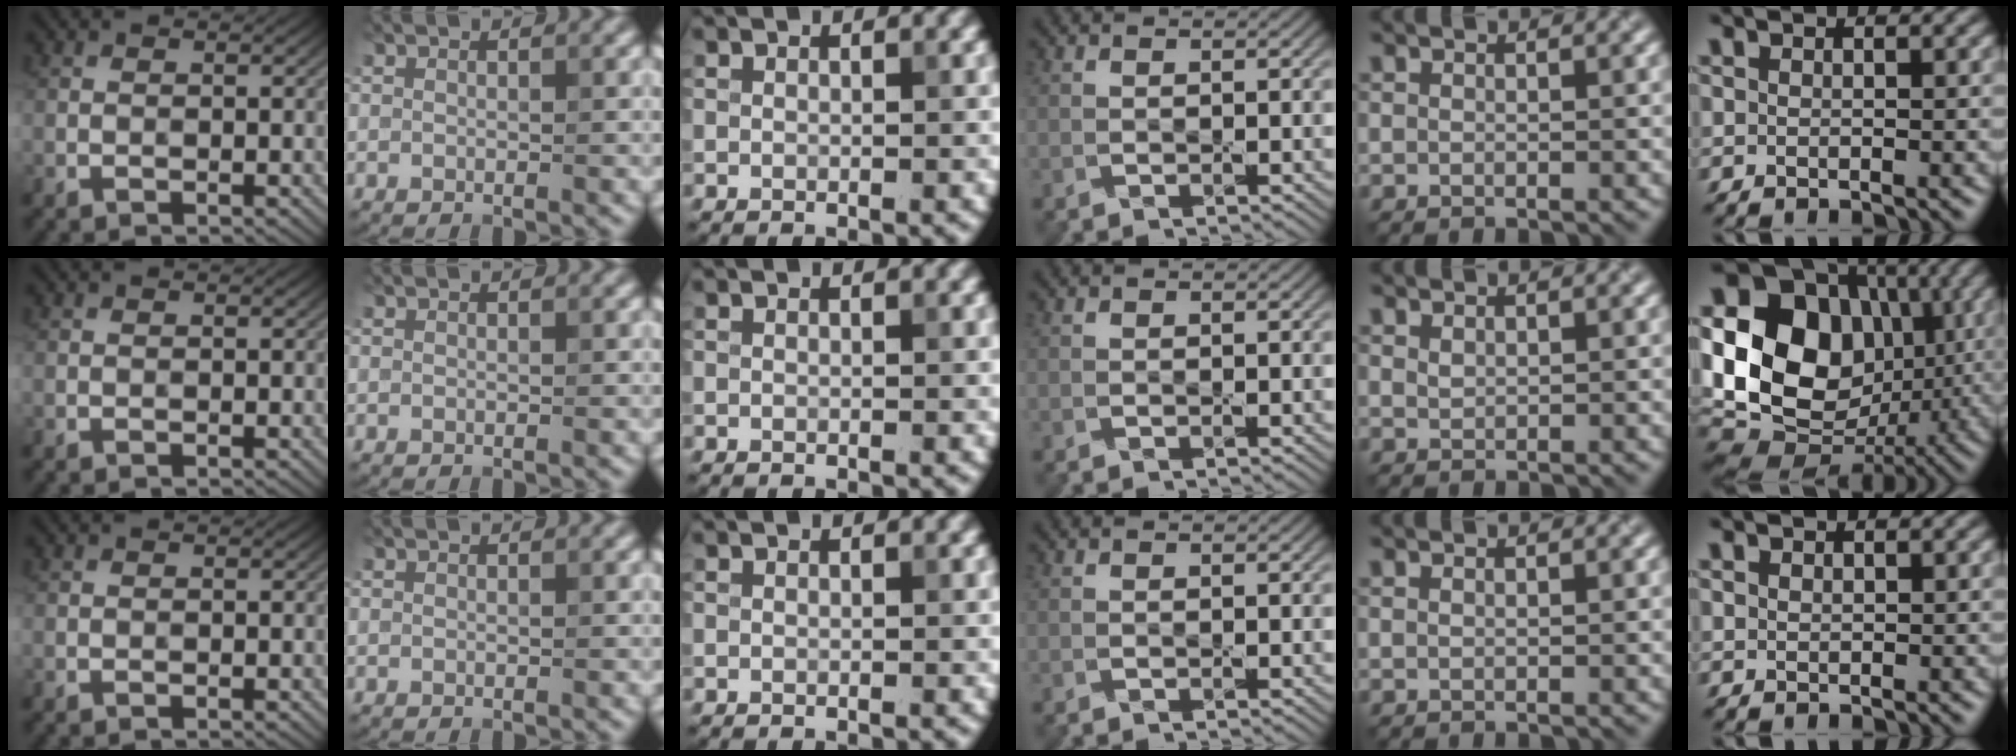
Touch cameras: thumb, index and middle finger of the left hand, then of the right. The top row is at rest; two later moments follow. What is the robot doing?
{"motion": "press", "object": "small bumper sticker"}